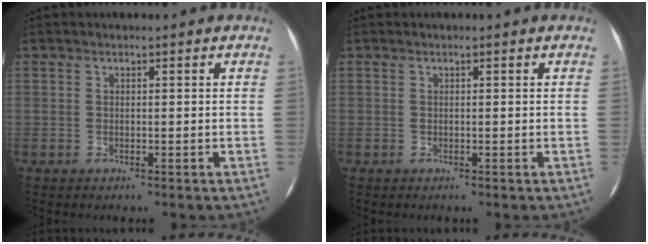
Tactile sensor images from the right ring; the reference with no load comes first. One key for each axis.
{"total": 0.0}